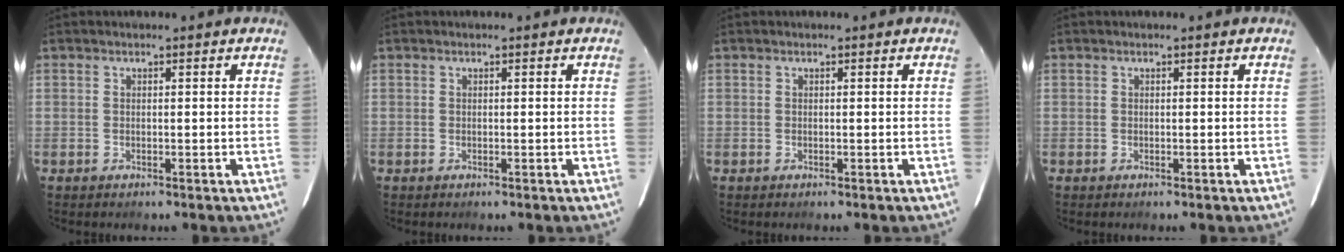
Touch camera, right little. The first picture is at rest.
{"total": 0.0}
{"total": 0.0}
{"total": 0.0}